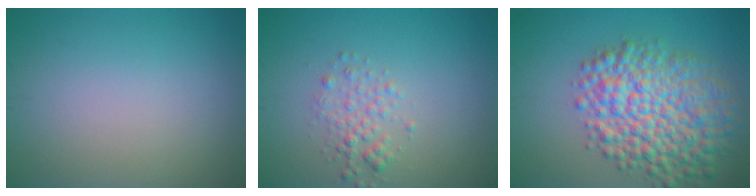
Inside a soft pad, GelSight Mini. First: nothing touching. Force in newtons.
{"total": 2.0, "press": 2.0, "slide": 0.1}
{"total": 9.4, "press": 9.4, "slide": 0.3}